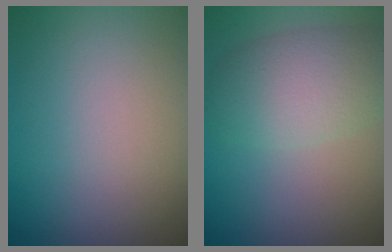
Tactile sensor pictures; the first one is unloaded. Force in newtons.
{"total": 5.4, "press": 5.4, "slide": 0.3}